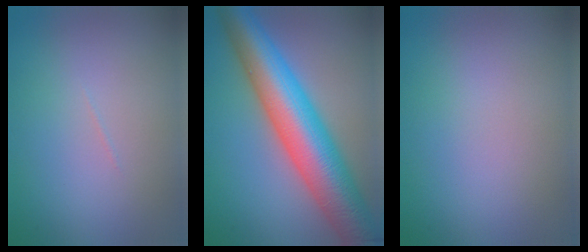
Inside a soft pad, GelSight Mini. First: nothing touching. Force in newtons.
{"total": 11.4, "press": 11.4, "slide": 0.3}
{"total": 0.0}